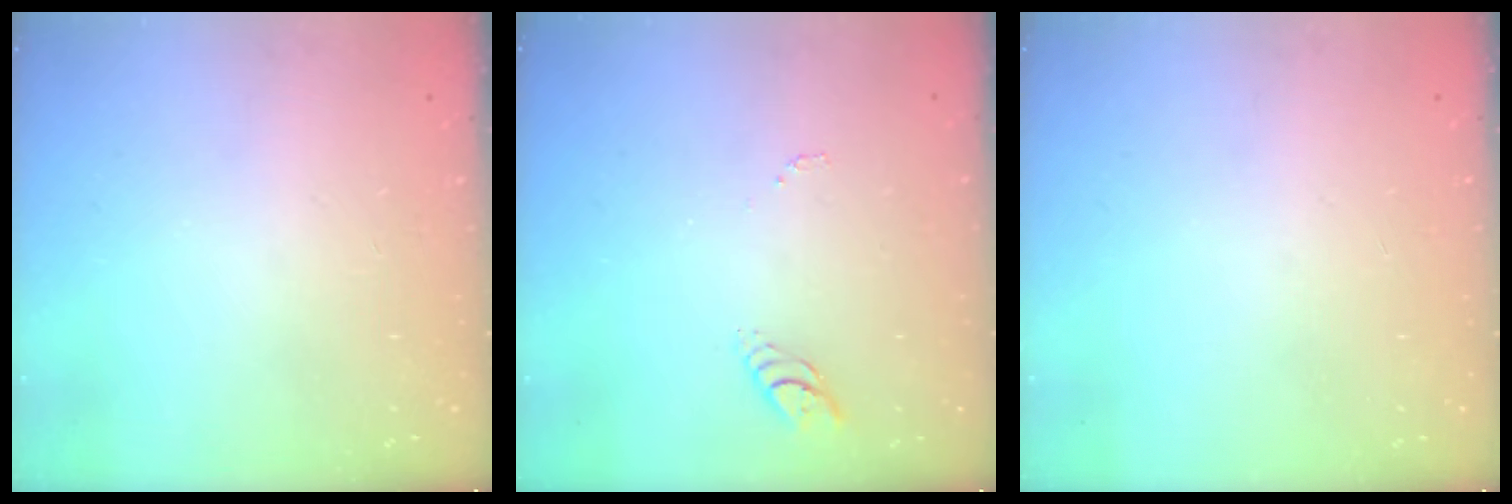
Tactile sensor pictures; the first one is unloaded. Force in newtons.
{"total": 4.0, "press": 3.9, "slide": 0.3}
{"total": 0.0}